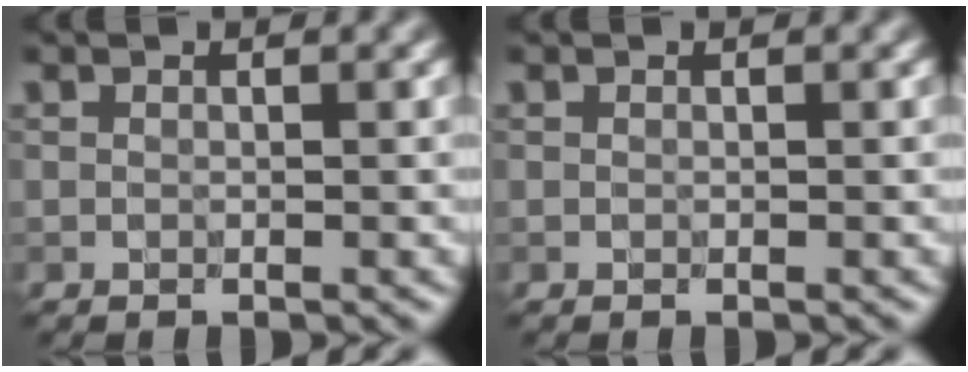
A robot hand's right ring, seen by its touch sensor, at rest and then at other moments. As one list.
[{"total": 0.0}]